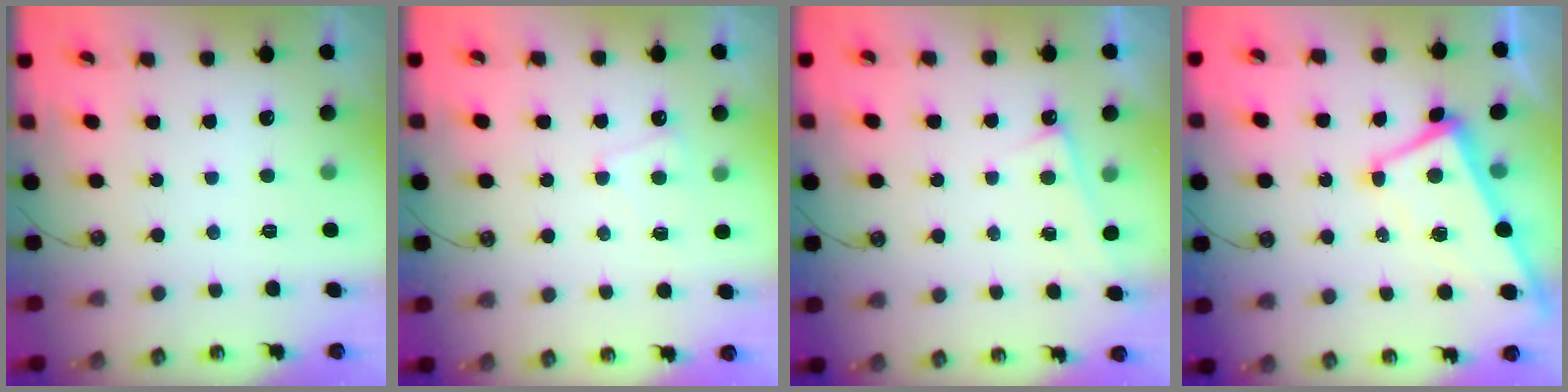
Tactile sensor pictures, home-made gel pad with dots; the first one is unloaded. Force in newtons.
{"total": 1.7, "press": 1.6, "slide": 0.4}
{"total": 2.5, "press": 2.5, "slide": 0.3}
{"total": 1.0, "press": 0.6, "slide": 0.8}